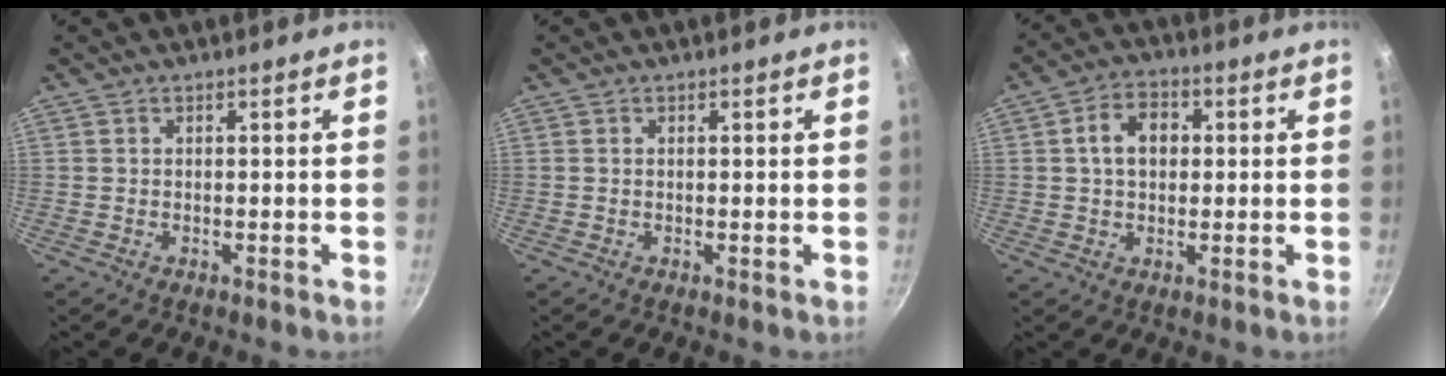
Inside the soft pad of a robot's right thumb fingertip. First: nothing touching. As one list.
[{"total": 0.0}, {"total": 7.1, "force": [1.0, 5.2, 4.8], "torque": [-0.061, 0.013, 0.008]}]